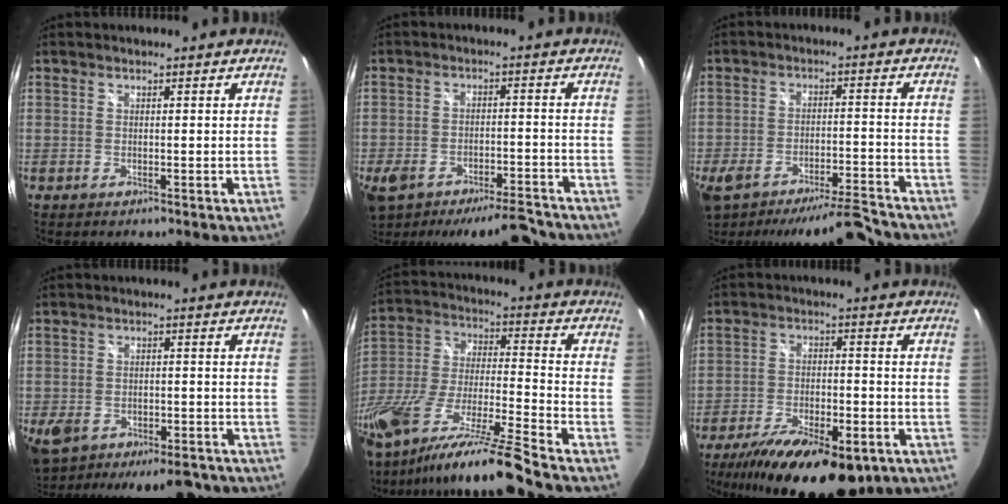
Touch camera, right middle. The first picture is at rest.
{"total": 14.4, "force": [-10.9, 5.8, 7.4], "torque": [-0.169, -0.020, -0.157]}
{"total": 14.7, "force": [-12.6, 3.6, 6.7], "torque": [-0.141, -0.019, -0.185]}
{"total": 14.6, "force": [-9.2, 8.1, 8.0], "torque": [-0.191, -0.019, -0.132]}
{"total": 22.8, "force": [-17.1, 0.1, 15.0], "torque": [-0.275, -0.064, -0.308]}
{"total": 20.5, "force": [-13.5, 7.6, 13.4], "torque": [-0.252, -0.044, -0.203]}